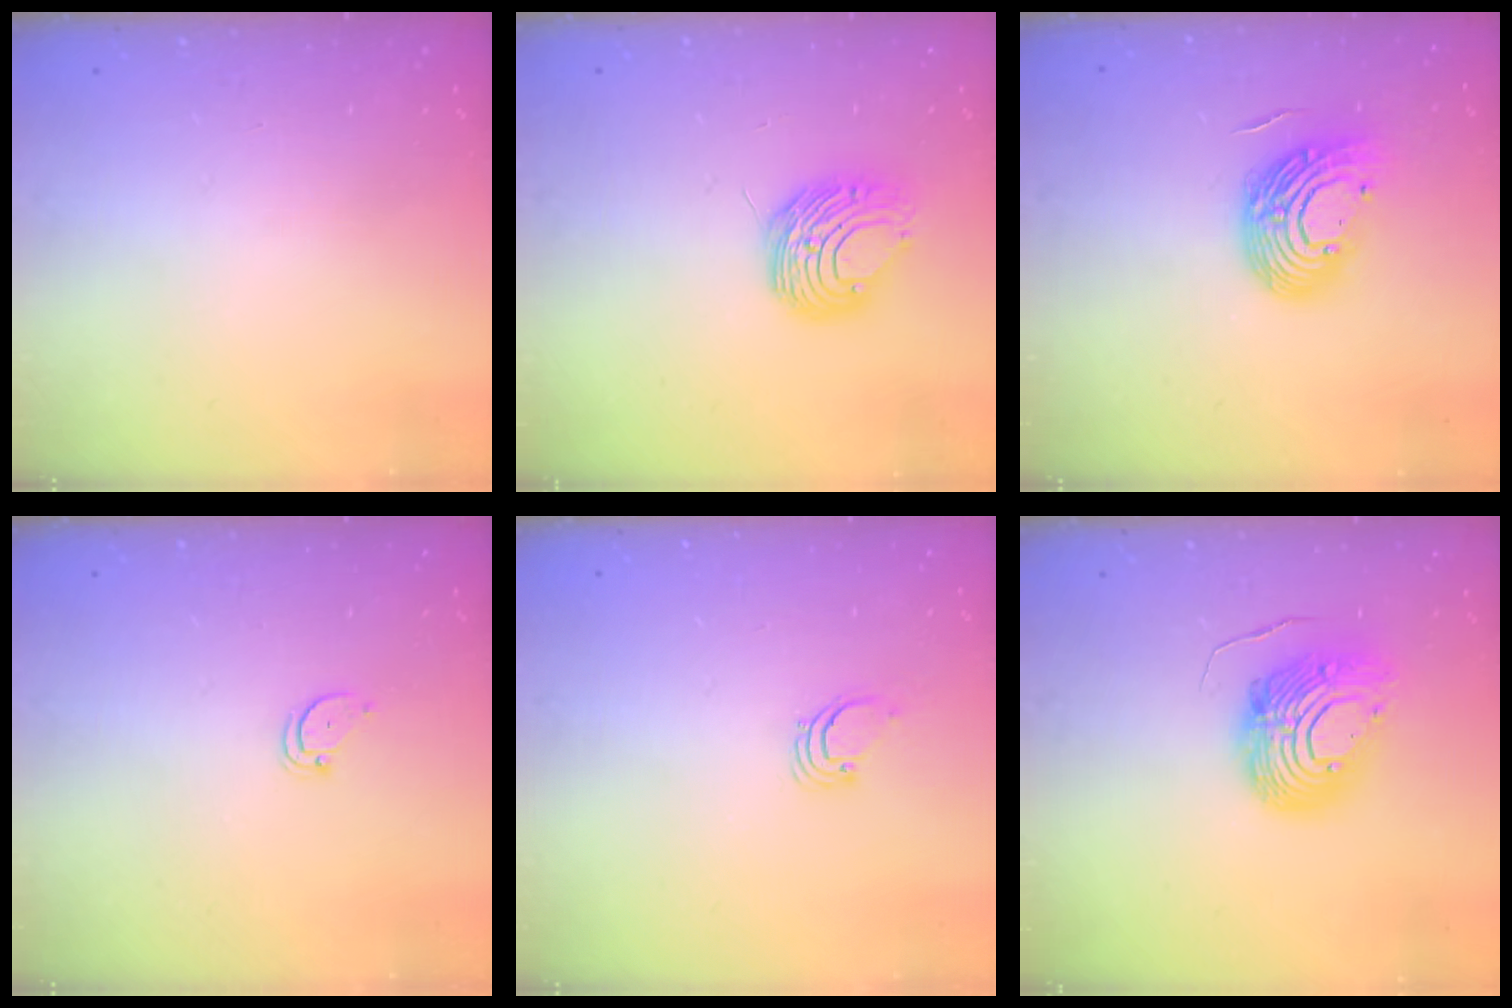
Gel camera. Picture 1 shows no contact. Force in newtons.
{"total": 10.3, "press": 10.2, "slide": 1.1}
{"total": 13.8, "press": 13.7, "slide": 1.8}
{"total": 2.6, "press": 2.6, "slide": 0.1}
{"total": 1.7, "press": 1.7, "slide": 0.1}
{"total": 12.2, "press": 12.2, "slide": 1.2}